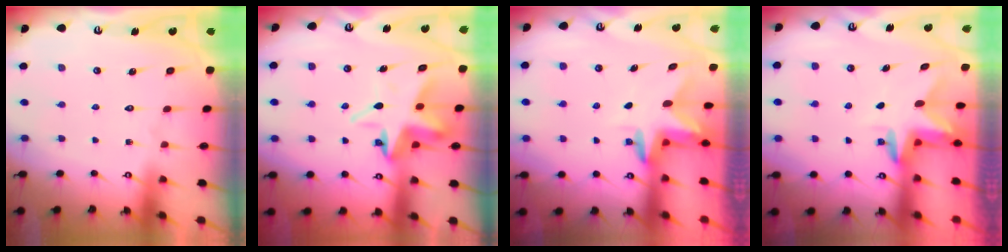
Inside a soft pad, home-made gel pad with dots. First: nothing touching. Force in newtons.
{"total": 7.7, "press": 7.2, "slide": 2.7}
{"total": 3.2, "press": 3.2, "slide": 0.2}
{"total": 3.2, "press": 3.2, "slide": 0.2}